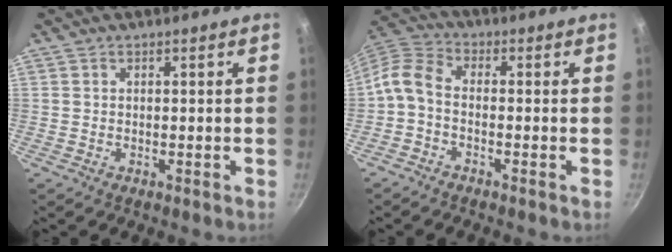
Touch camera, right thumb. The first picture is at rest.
{"total": 6.1, "force": [-1.9, 3.6, 4.5], "torque": [-0.110, 0.036, -0.054]}